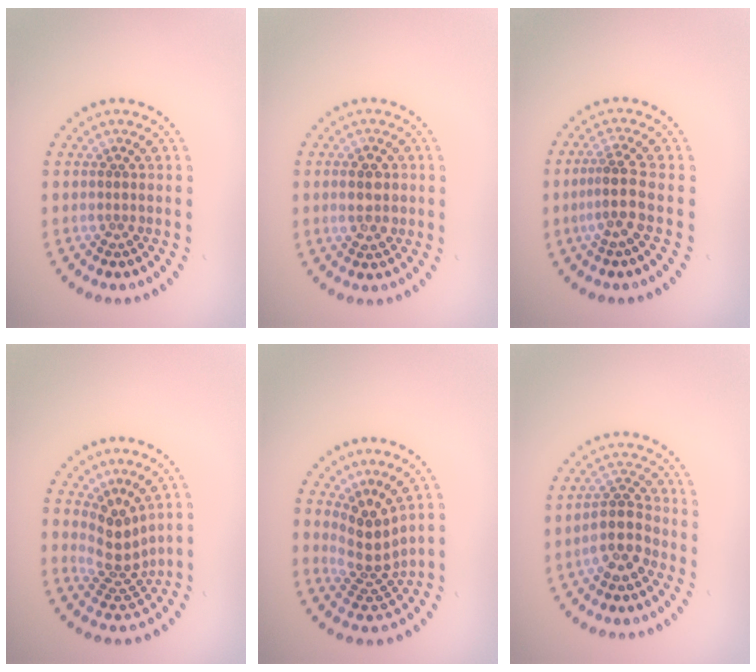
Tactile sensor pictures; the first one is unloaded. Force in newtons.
{"total": 3.3, "press": 3.3, "slide": 0.5}
{"total": 2.7, "press": 2.0, "slide": 1.8}
{"total": 3.5, "press": 2.6, "slide": 2.3}
{"total": 4.0, "press": 2.8, "slide": 2.8}
{"total": 4.0, "press": 3.7, "slide": 1.5}